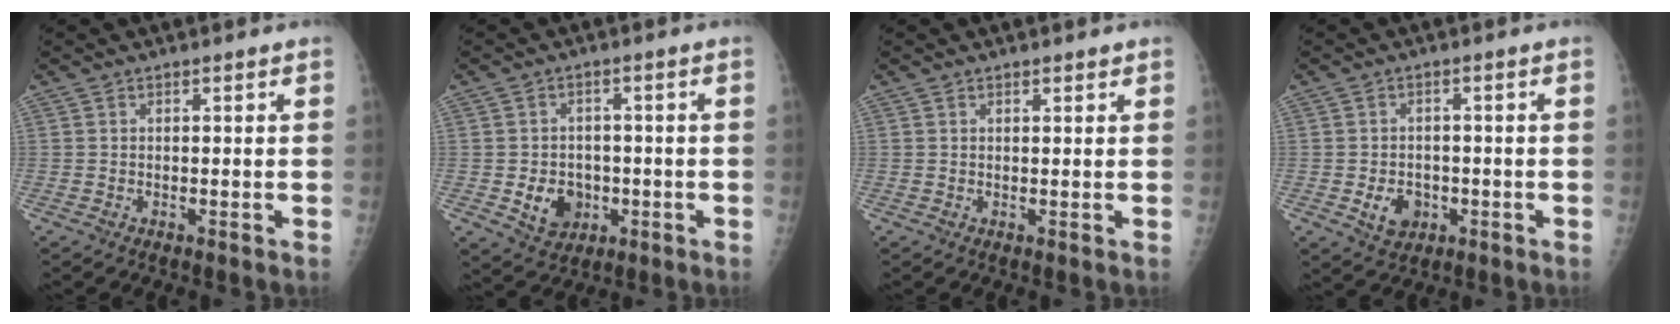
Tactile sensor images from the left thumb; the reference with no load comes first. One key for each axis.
{"total": 6.9, "fx": -1.5, "fy": 5.8, "fz": 3.5, "tx": -0.027, "ty": 0.005, "tz": -0.015}
{"total": 1.0, "fx": 0.8, "fy": 0.4, "fz": 0.4, "tx": 0.000, "ty": -0.004, "tz": 0.010}
{"total": 5.0, "fx": -1.4, "fy": 4.0, "fz": 2.7, "tx": -0.027, "ty": 0.004, "tz": -0.015}